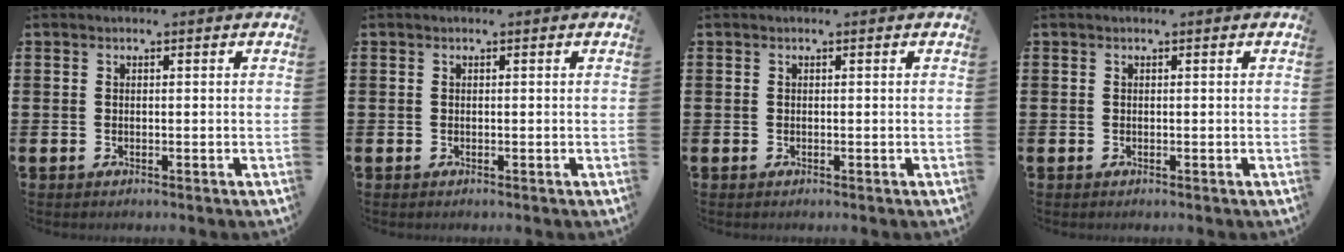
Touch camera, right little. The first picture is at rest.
{"total": 0.0}
{"total": 0.0}
{"total": 0.0}